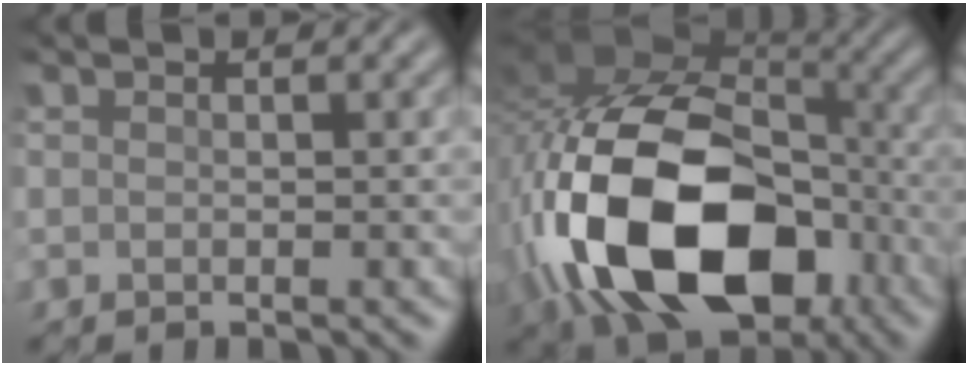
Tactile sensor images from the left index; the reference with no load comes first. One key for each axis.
{"total": 17.5, "fx": -5.6, "fy": 10.4, "fz": 12.9, "tx": -0.269, "ty": -0.008, "tz": -0.104}